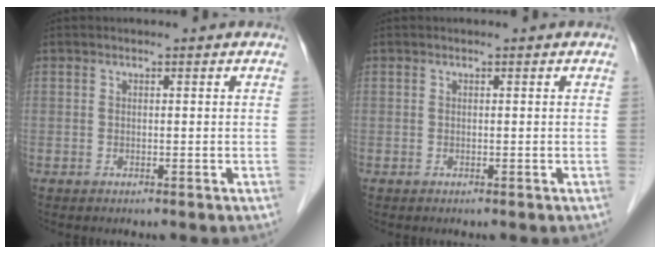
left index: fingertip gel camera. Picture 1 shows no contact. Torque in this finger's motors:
{"motor_torque": [0.09, 0.05, 0.02, 0.00]}